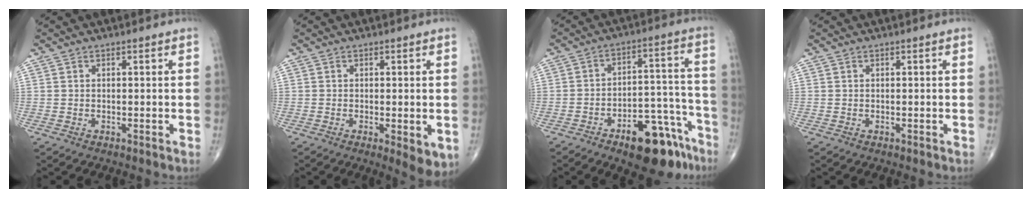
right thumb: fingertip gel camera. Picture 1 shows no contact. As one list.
[{"total": 5.0, "force": [-1.2, 1.5, 4.6], "torque": [-0.067, -0.016, -0.016]}, {"total": 15.9, "force": [-10.1, 6.7, 10.3], "torque": [-0.104, 0.089, -0.142]}, {"total": 0.0}]